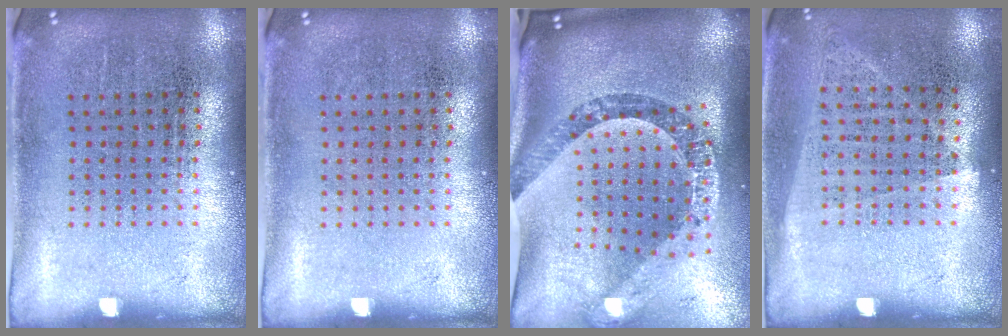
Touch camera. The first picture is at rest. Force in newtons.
{"total": 0.0}
{"total": 2.8, "press": 2.1, "slide": 1.8}
{"total": 1.0, "press": 0.9, "slide": 0.4}